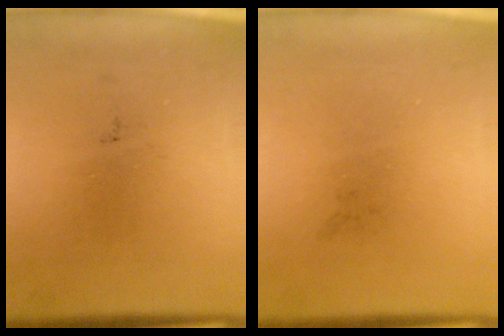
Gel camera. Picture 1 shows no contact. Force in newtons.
{"total": 0.0}